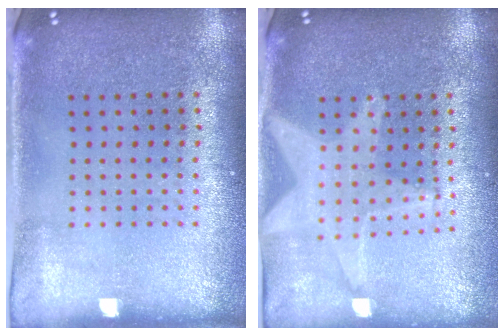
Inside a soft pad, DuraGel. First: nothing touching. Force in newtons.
{"total": 1.9, "press": 1.6, "slide": 1.0}